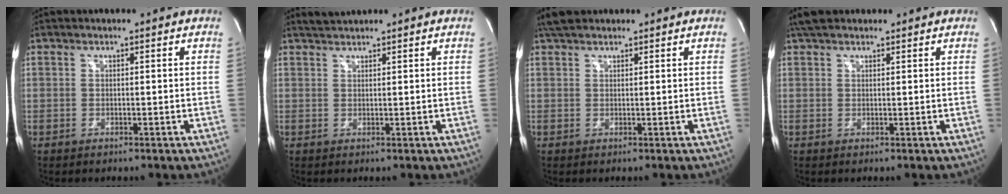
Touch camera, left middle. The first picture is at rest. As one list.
[{"total": 1.7, "force": [1.7, -0.1, 0.2], "torque": [-0.012, 0.011, 0.037]}, {"total": 3.2, "force": [2.7, 1.2, 1.1], "torque": [-0.026, 0.019, 0.049]}, {"total": 3.4, "force": [2.9, 1.5, 1.2], "torque": [-0.027, 0.022, 0.050]}]